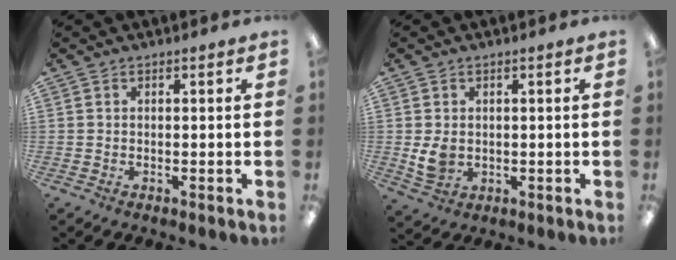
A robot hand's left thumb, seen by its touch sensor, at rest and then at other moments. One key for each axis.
{"total": 4.7, "fx": 0.6, "fy": 3.6, "fz": 2.9, "tx": -0.051, "ty": -0.006, "tz": 0.008}